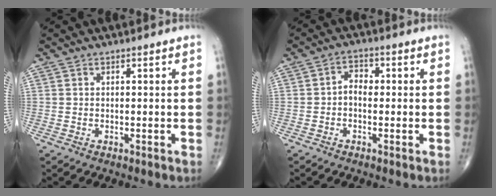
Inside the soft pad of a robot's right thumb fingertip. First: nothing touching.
{"total": 3.0, "force": [-0.4, 2.1, 2.1], "torque": [-0.019, 0.015, -0.017]}